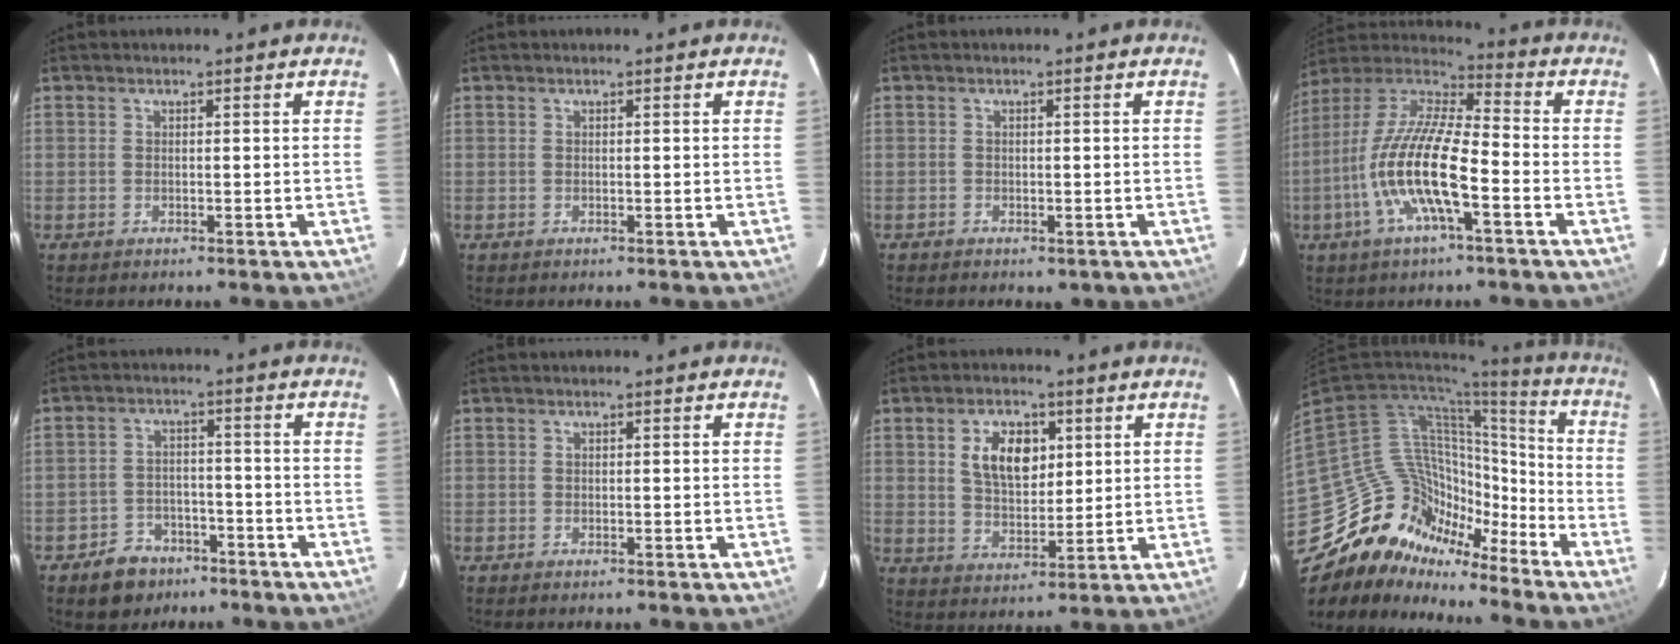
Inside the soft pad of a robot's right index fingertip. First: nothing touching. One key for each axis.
{"total": 0.0}
{"total": 1.5, "fx": -0.7, "fy": 1.3, "fz": 0.5, "tx": -0.009, "ty": -0.002, "tz": -0.008}
{"total": 16.4, "fx": -5.4, "fy": 3.9, "fz": 15.0, "tx": -0.298, "ty": -0.007, "tz": -0.112}
{"total": 7.7, "fx": -5.3, "fy": 5.2, "fz": 2.0, "tx": -0.058, "ty": 0.023, "tz": -0.071}
{"total": 0.0}
{"total": 9.0, "fx": 3.0, "fy": 5.2, "fz": 6.6, "tx": -0.120, "ty": 0.011, "tz": 0.059}
{"total": 18.8, "fx": -14.6, "fy": 11.3, "fz": 3.4, "tx": -0.067, "ty": 0.056, "tz": -0.247}